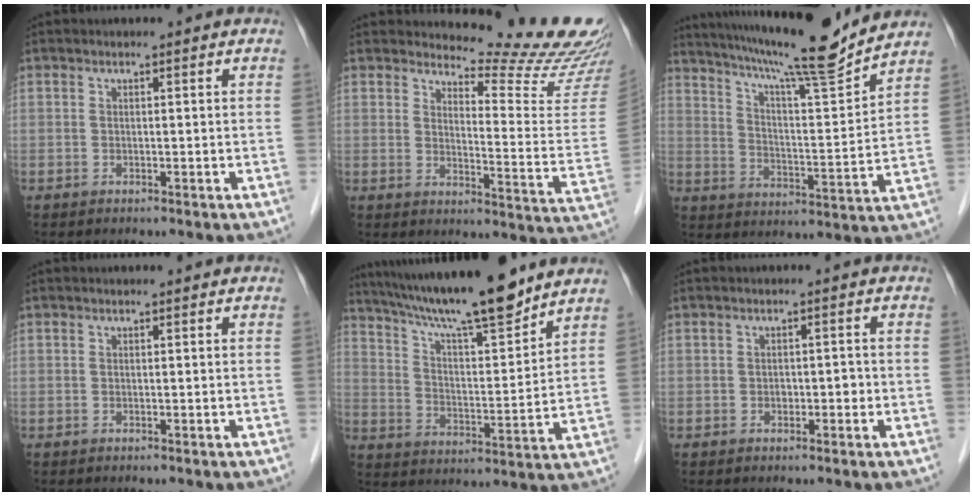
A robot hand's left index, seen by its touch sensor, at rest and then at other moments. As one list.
[{"total": 17.1, "force": [16.5, -0.1, 4.5], "torque": [-0.060, -0.137, 0.182]}, {"total": 17.3, "force": [15.2, -0.5, 8.3], "torque": [-0.142, -0.014, 0.231]}, {"total": 0.0}, {"total": 17.0, "force": [14.3, 0.9, 9.1], "torque": [-0.154, 0.004, 0.238]}, {"total": 1.7, "force": [-0.7, 1.1, 1.1], "torque": [-0.017, 0.006, -0.008]}]